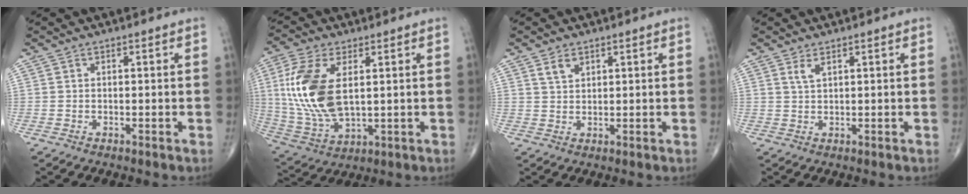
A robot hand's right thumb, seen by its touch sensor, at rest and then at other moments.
{"total": 16.2, "force": [2.8, 8.3, 13.6], "torque": [-0.293, -0.011, 0.063]}
{"total": 3.3, "force": [2.0, 1.9, 1.8], "torque": [-0.026, -0.009, 0.042]}
{"total": 1.8, "force": [1.1, 0.5, 1.3], "torque": [-0.030, -0.003, 0.027]}